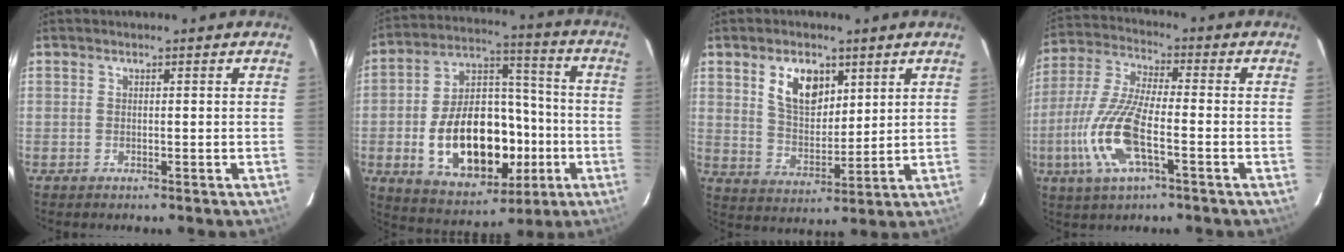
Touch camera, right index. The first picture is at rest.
{"total": 21.7, "force": [-5.4, 13.1, 16.4], "torque": [-0.317, 0.030, -0.064]}
{"total": 9.4, "force": [4.4, 5.5, 6.2], "torque": [-0.109, 0.008, 0.089]}
{"total": 14.3, "force": [-4.7, 4.3, 12.8], "torque": [-0.283, -0.008, -0.095]}